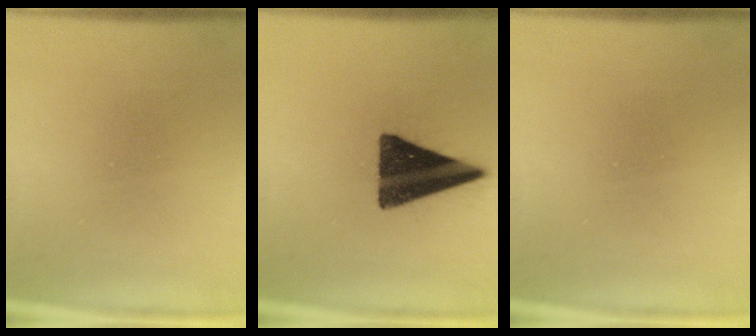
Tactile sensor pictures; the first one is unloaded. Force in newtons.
{"total": 16.1}
{"total": 0.0}